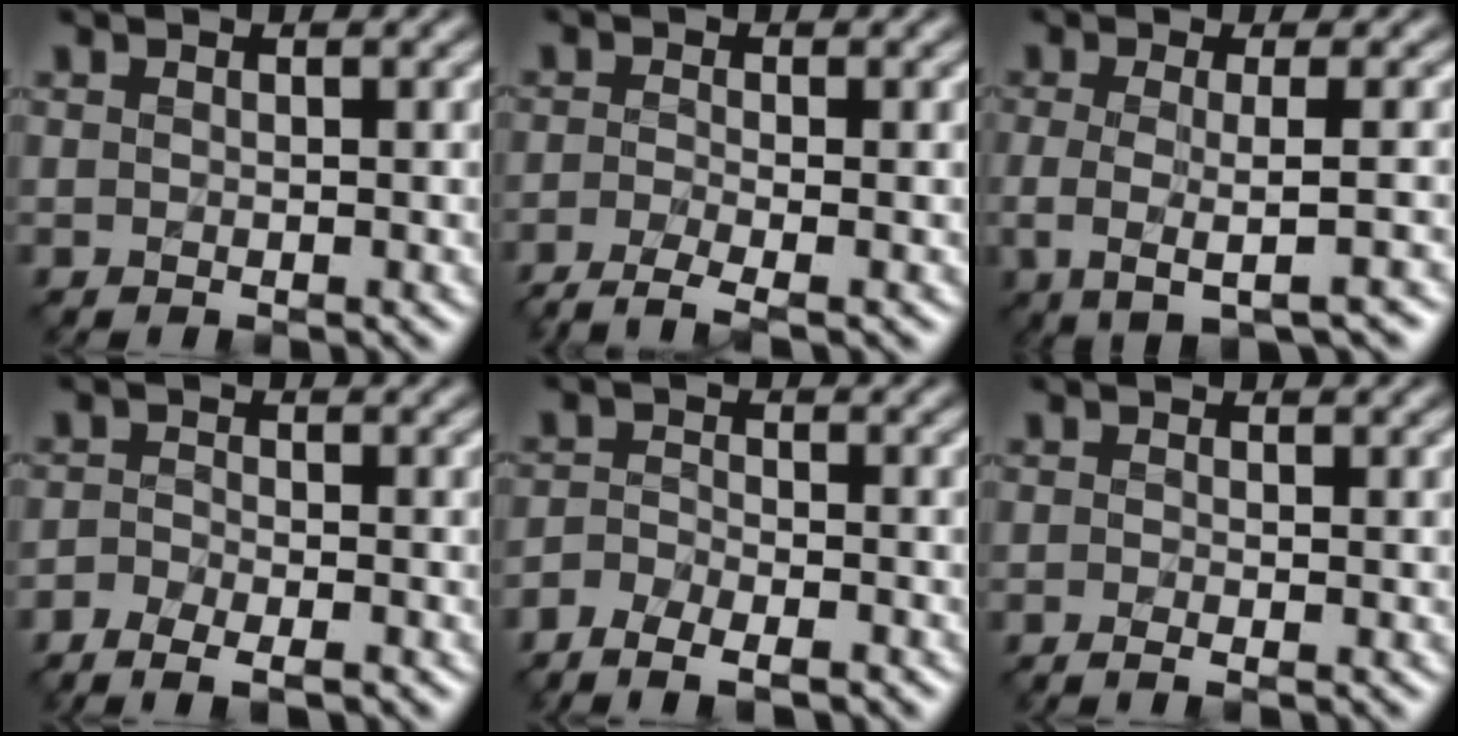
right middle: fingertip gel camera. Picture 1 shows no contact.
{"total": 3.3, "force": [-2.3, 0.7, 2.3], "torque": [-0.043, -0.009, -0.056]}
{"total": 4.3, "force": [-0.8, 1.2, 4.0], "torque": [-0.066, -0.011, -0.016]}
{"total": 4.4, "force": [-3.1, 1.9, 2.5], "torque": [-0.024, -0.014, -0.043]}
{"total": 5.9, "force": [-4.5, 2.5, 2.9], "torque": [-0.030, -0.014, -0.066]}
{"total": 1.3, "force": [-0.8, 0.3, 0.9], "torque": [-0.012, -0.010, -0.019]}